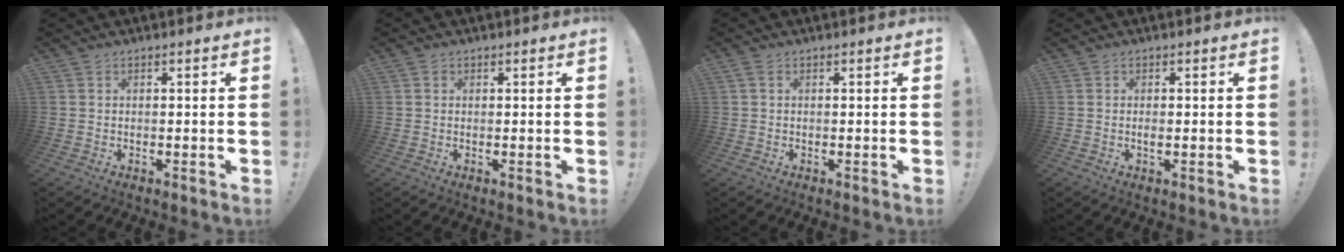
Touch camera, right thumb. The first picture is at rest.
{"total": 0.8, "force": [0.3, 0.7, -0.1], "torque": [-0.001, 0.003, 0.006]}
{"total": 1.0, "force": [0.2, 0.6, 0.9], "torque": [-0.011, 0.001, 0.002]}
{"total": 0.9, "force": [-0.2, 0.2, 0.9], "torque": [-0.011, -0.004, -0.005]}